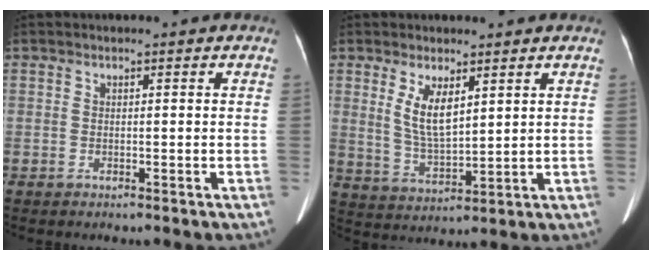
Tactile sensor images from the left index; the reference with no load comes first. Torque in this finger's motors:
{"motor_torque": [0.32, -0.01, 0.28, 0.06]}